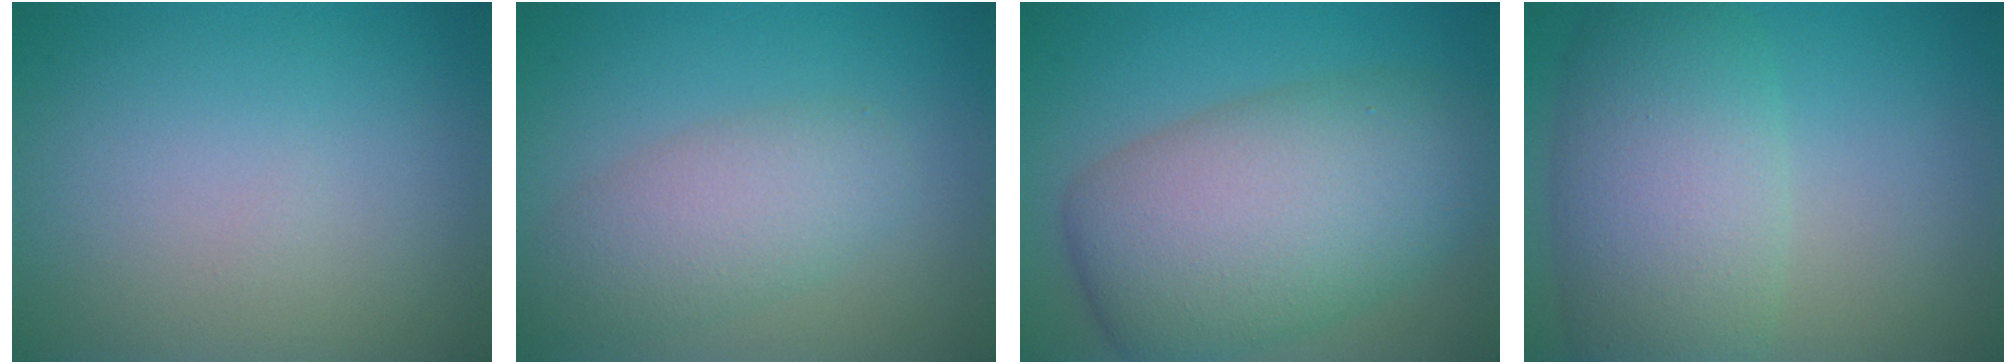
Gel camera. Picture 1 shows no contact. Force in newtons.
{"total": 4.1, "press": 4.1, "slide": 0.3}
{"total": 10.3, "press": 10.3, "slide": 0.3}
{"total": 8.1, "press": 8.1, "slide": 0.5}